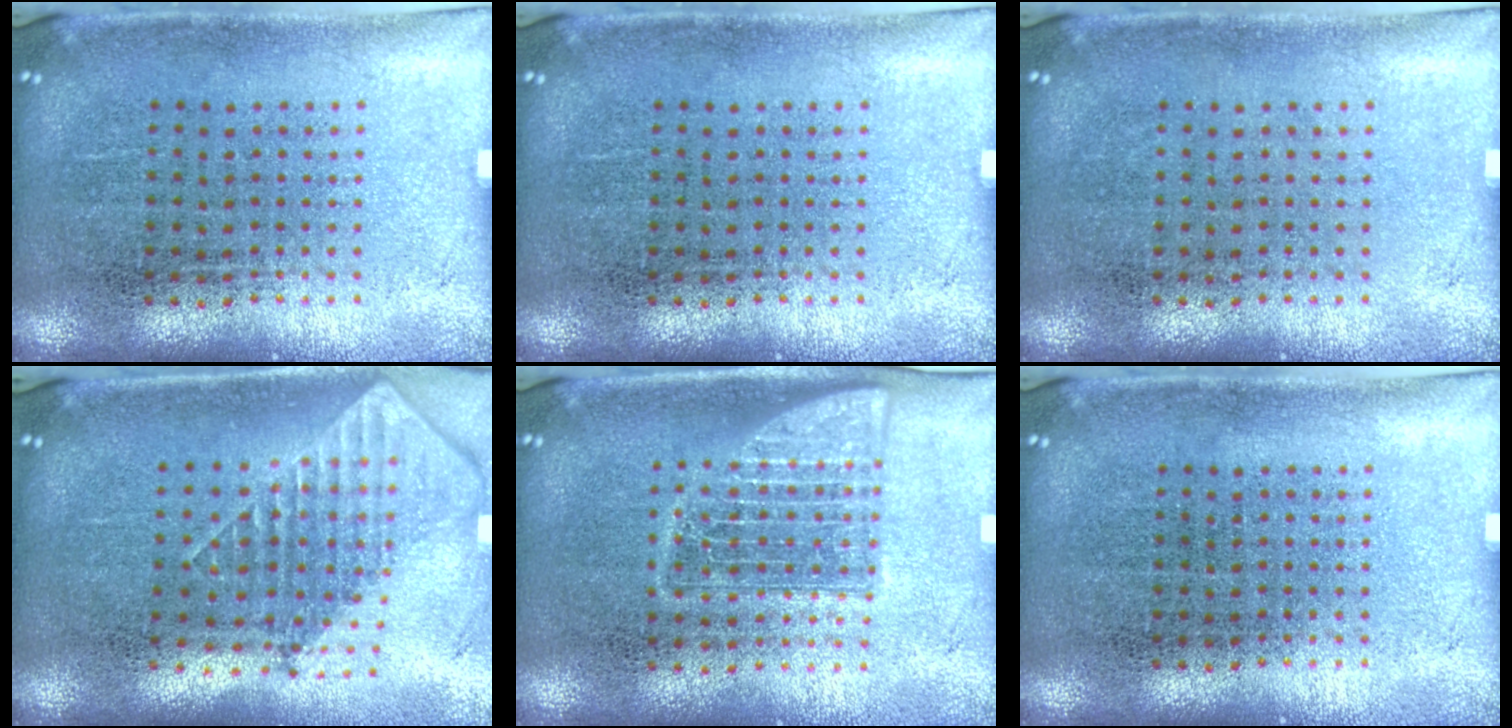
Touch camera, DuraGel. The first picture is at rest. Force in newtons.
{"total": 0.0}
{"total": 0.0}
{"total": 1.8, "press": 1.4, "slide": 1.1}
{"total": 1.5, "press": 1.5, "slide": 0.2}
{"total": 0.0}